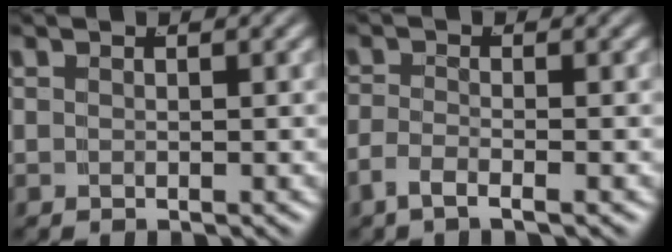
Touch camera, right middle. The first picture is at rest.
{"total": 2.2, "force": [-1.6, 0.2, 1.5], "torque": [-0.034, -0.009, -0.025]}